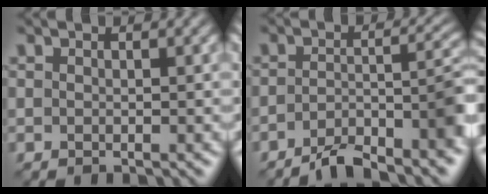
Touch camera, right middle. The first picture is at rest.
{"total": 6.9, "force": [-4.7, 1.6, 4.7], "torque": [-0.063, 0.008, -0.082]}